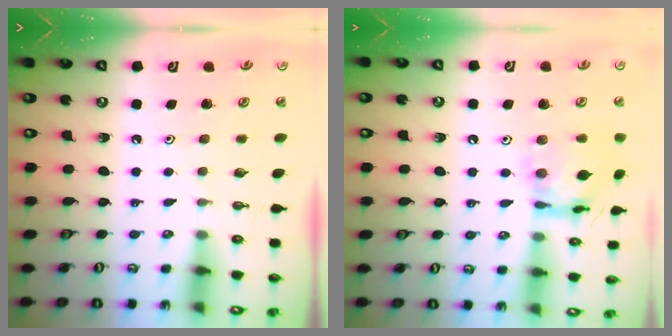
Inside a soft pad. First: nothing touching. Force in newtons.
{"total": 12.8, "press": 12.8, "slide": 0.9}